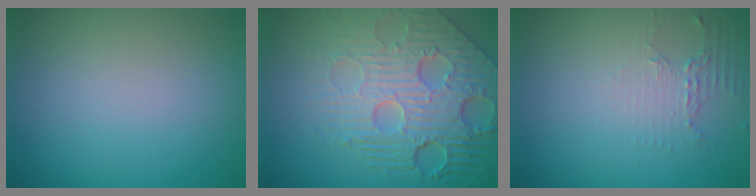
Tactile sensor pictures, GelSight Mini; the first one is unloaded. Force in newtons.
{"total": 8.7, "press": 6.0, "slide": 6.3}
{"total": 2.1, "press": 1.5, "slide": 1.4}